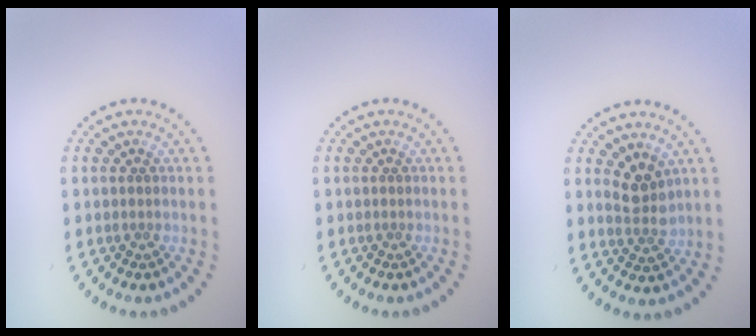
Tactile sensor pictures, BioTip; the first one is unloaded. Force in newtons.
{"total": 0.0}
{"total": 2.6, "press": 2.4, "slide": 1.2}